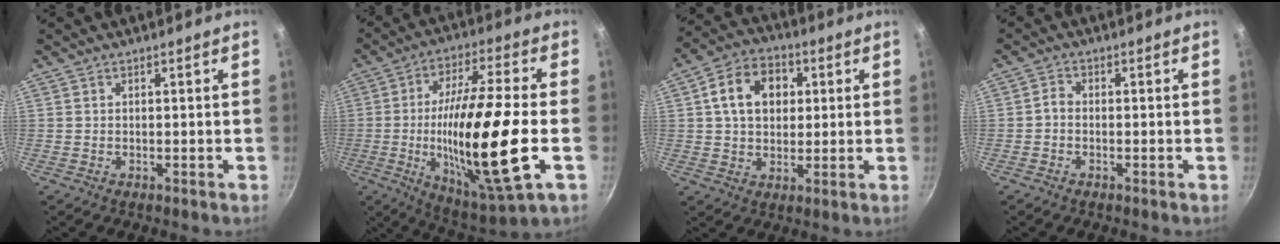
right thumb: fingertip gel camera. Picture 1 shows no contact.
{"total": 23.3, "force": [-3.9, 4.6, 22.5], "torque": [-0.400, 0.008, -0.063]}
{"total": 11.5, "force": [2.6, 8.6, 7.2], "torque": [-0.098, 0.015, 0.032]}
{"total": 1.7, "force": [-0.7, 1.2, 1.0], "torque": [-0.021, 0.013, -0.020]}